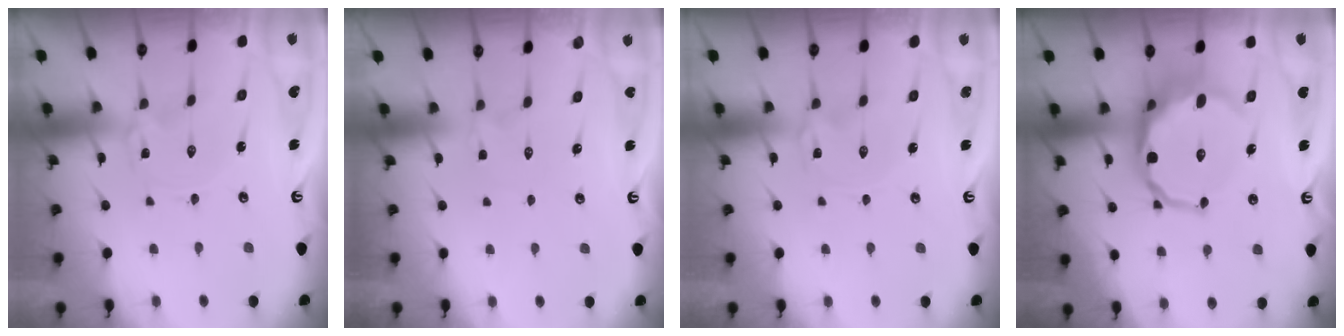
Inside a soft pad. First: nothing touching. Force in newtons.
{"total": 1.6, "press": 1.6, "slide": 0.4}
{"total": 0.0}
{"total": 13.0, "press": 12.2, "slide": 4.5}